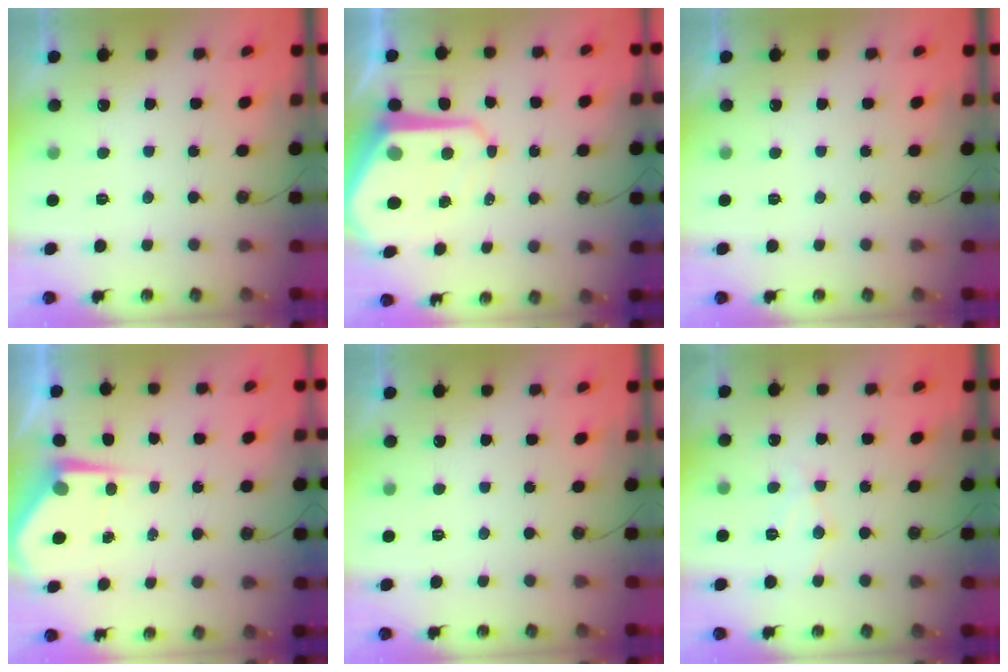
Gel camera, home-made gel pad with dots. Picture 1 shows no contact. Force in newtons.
{"total": 11.2, "press": 11.1, "slide": 1.0}
{"total": 0.0}
{"total": 4.2, "press": 4.2, "slide": 0.6}
{"total": 0.0}
{"total": 8.1, "press": 8.1, "slide": 0.7}